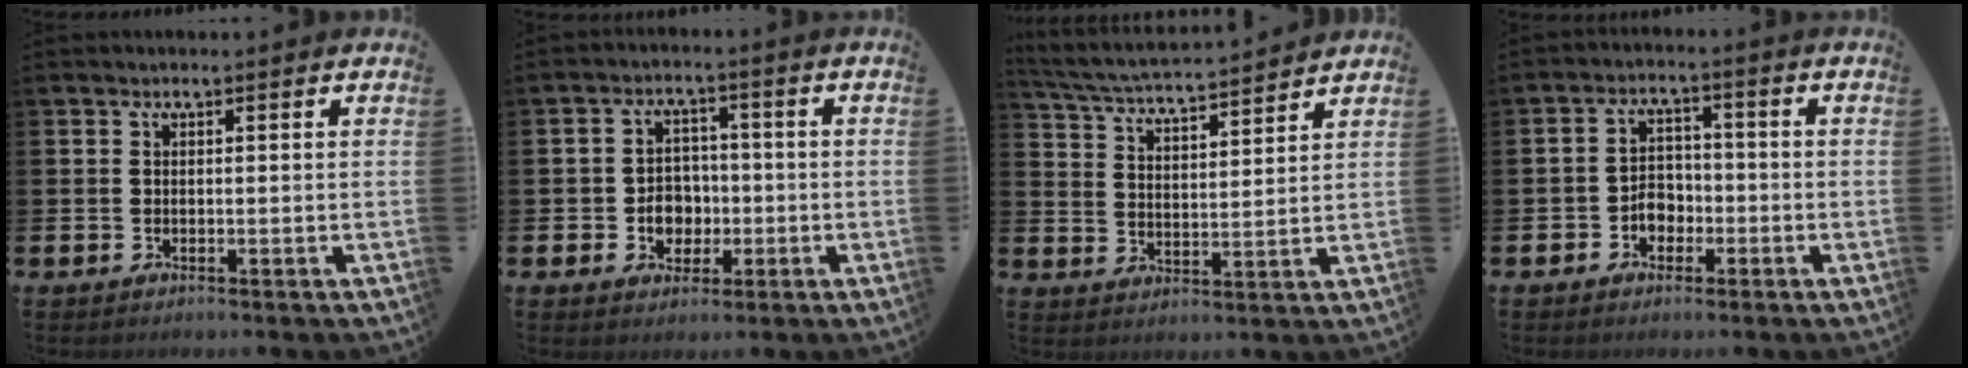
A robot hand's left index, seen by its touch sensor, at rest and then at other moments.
{"total": 4.2, "force": [-0.8, 3.7, 1.6], "torque": [-0.026, 0.001, -0.024]}
{"total": 4.8, "force": [4.8, 0.1, 0.9], "torque": [-0.035, -0.042, 0.079]}
{"total": 3.5, "force": [-1.7, 2.7, 1.5], "torque": [-0.027, 0.005, -0.038]}